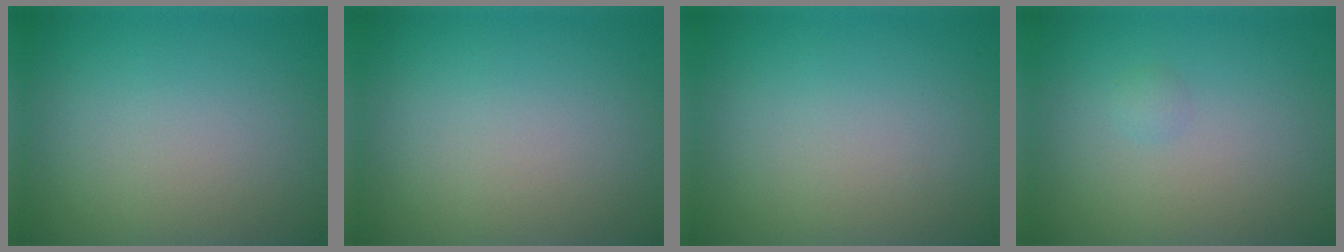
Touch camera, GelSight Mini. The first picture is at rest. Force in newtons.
{"total": 0.0}
{"total": 0.0}
{"total": 0.6, "press": 0.6, "slide": 0.0}